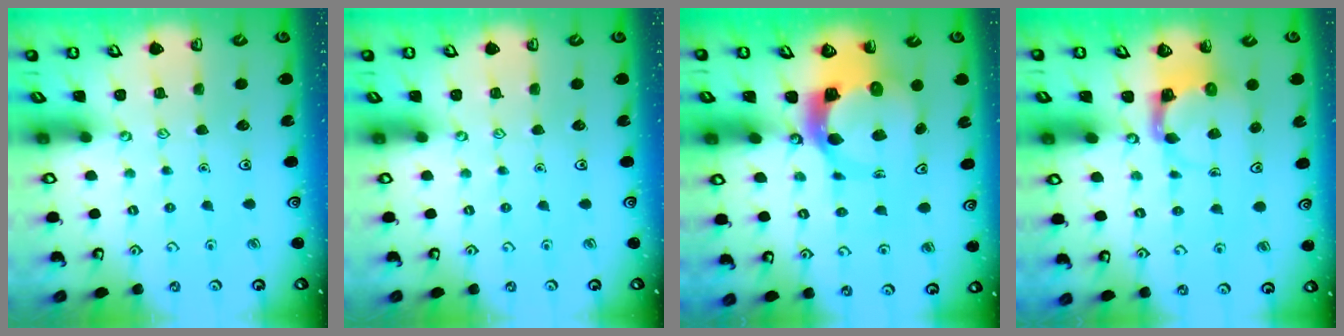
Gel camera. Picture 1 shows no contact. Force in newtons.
{"total": 0.0}
{"total": 6.9, "press": 6.8, "slide": 0.7}
{"total": 3.9, "press": 3.9, "slide": 0.6}